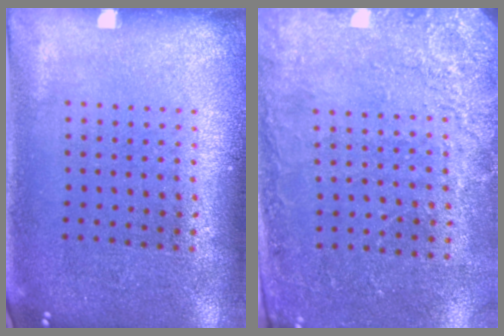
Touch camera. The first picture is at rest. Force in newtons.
{"total": 2.5, "press": 2.3, "slide": 0.8}